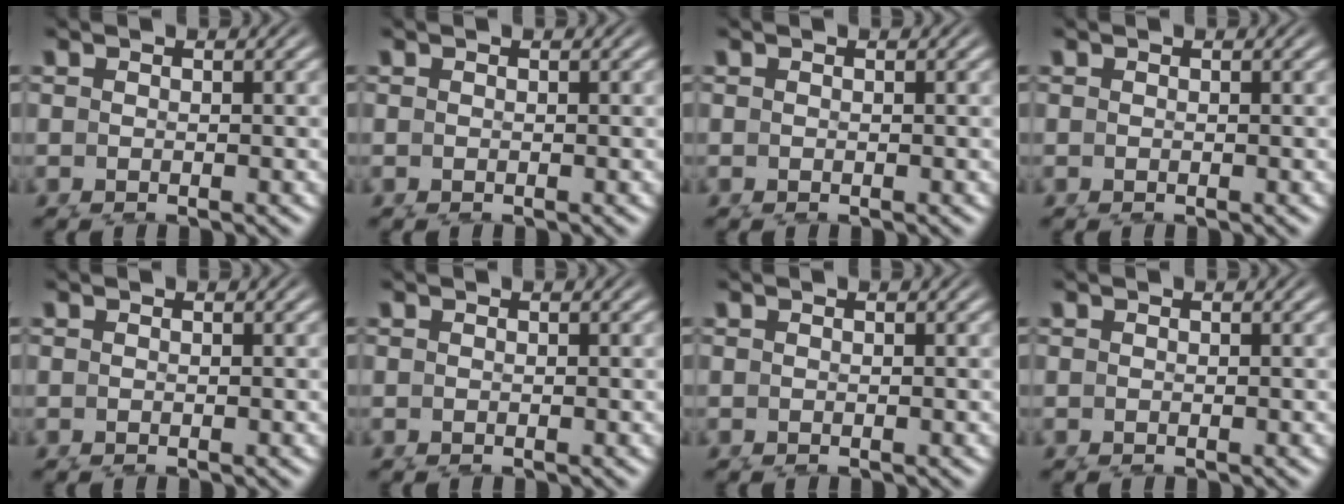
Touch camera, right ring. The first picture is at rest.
{"total": 0.0}
{"total": 0.0}
{"total": 0.0}
{"total": 0.0}
{"total": 0.0}
{"total": 0.0}
{"total": 0.0}